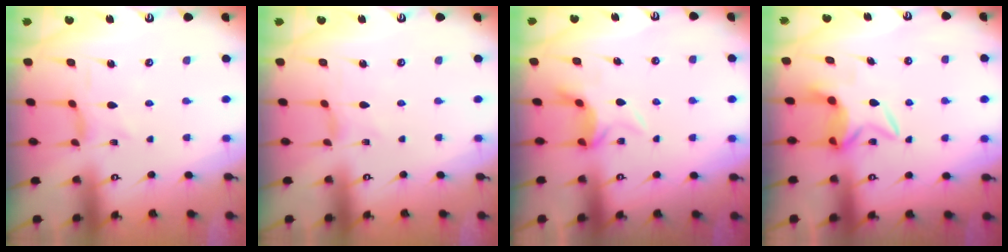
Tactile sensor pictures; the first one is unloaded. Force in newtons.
{"total": 0.0}
{"total": 5.2, "press": 5.1, "slide": 1.1}
{"total": 6.6, "press": 6.6, "slide": 0.6}